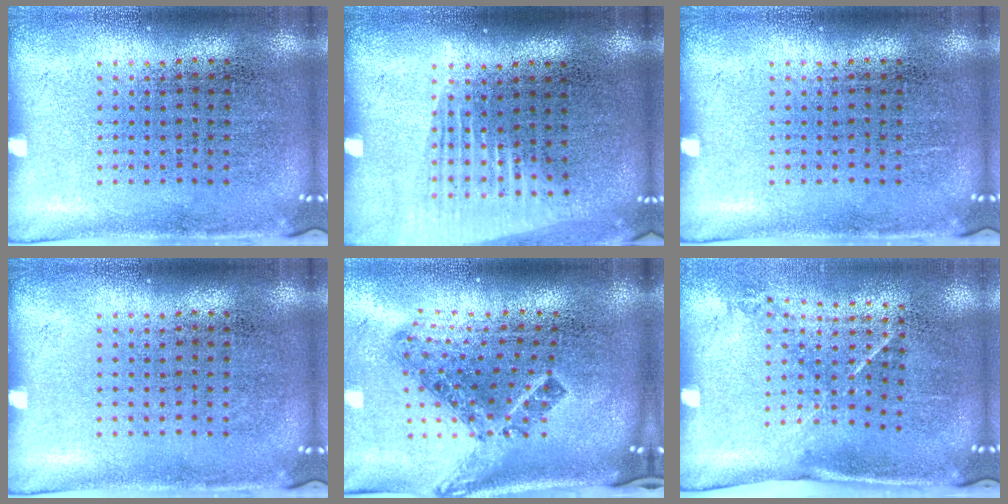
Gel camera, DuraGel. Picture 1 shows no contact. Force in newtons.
{"total": 1.4, "press": 1.2, "slide": 0.7}
{"total": 0.0}
{"total": 0.0}
{"total": 1.9, "press": 1.3, "slide": 1.4}
{"total": 1.5, "press": 1.0, "slide": 1.1}